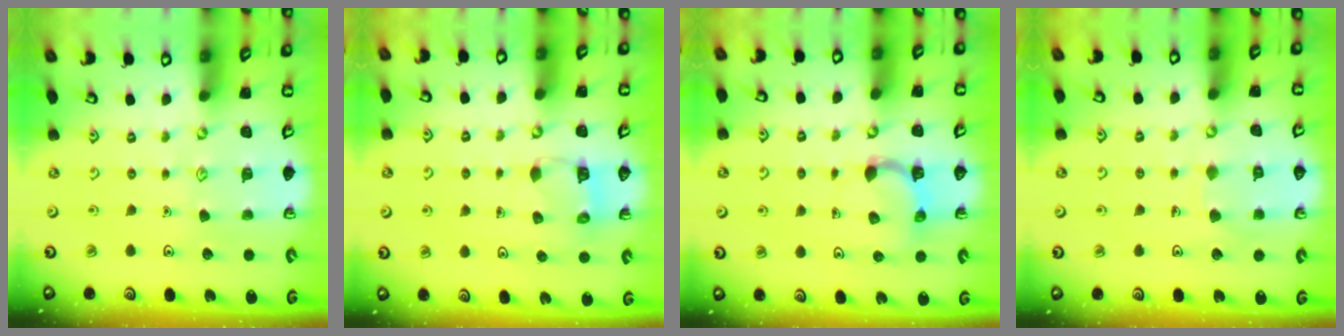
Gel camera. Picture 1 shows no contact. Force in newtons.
{"total": 4.3, "press": 4.3, "slide": 0.3}
{"total": 5.1, "press": 5.0, "slide": 0.9}
{"total": 5.1, "press": 5.1, "slide": 0.3}